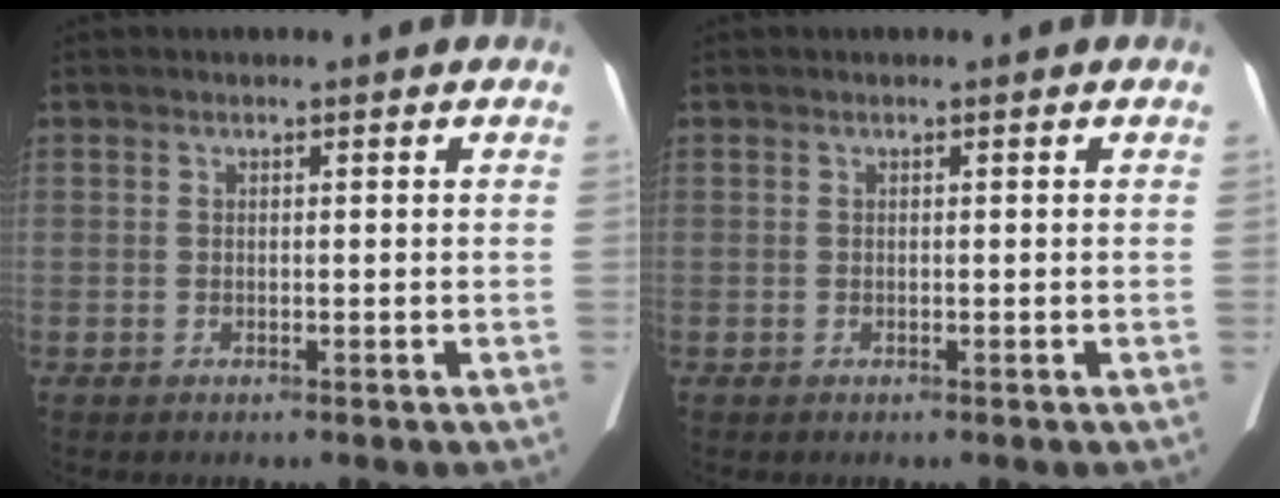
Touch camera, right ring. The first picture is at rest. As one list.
[{"total": 0.0}]